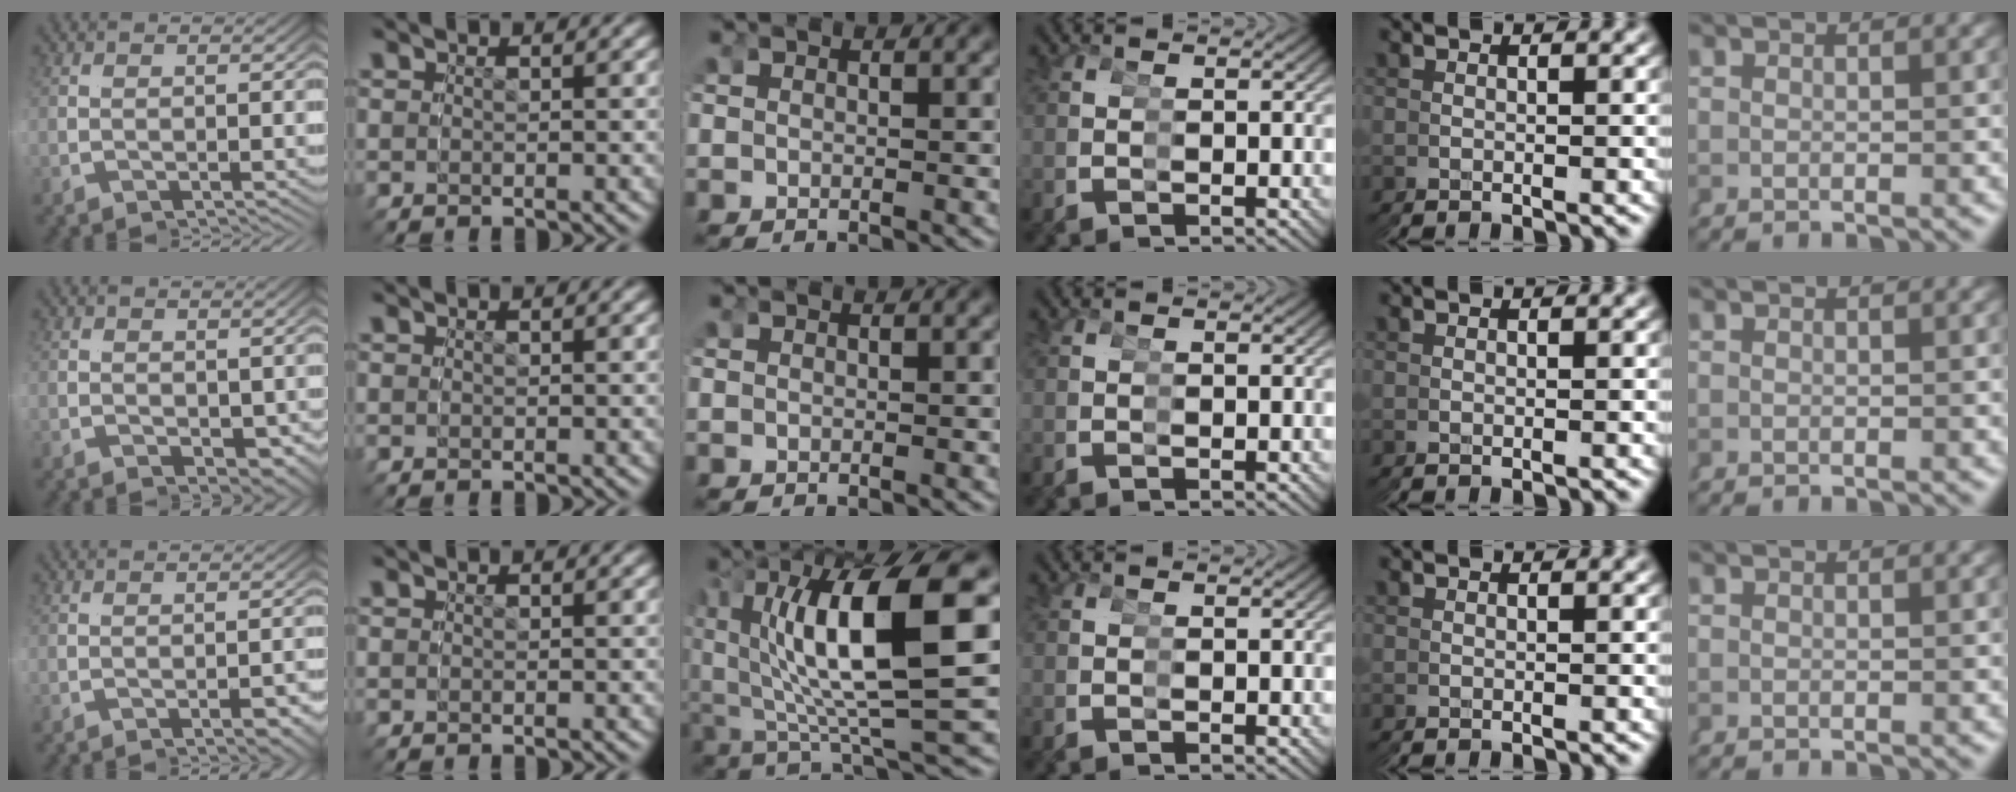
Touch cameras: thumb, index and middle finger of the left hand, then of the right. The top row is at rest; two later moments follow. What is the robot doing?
{"motion": "grasp_and_lifting", "object": "cubes"}